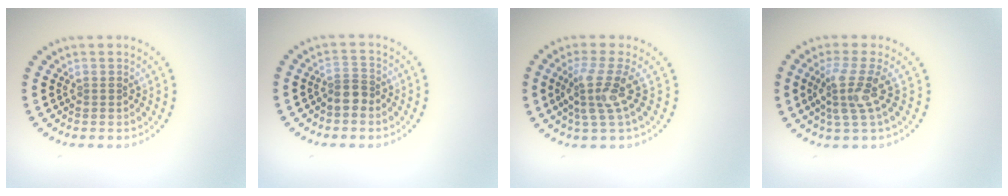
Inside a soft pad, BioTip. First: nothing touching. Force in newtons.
{"total": 2.1, "press": 1.7, "slide": 1.2}
{"total": 3.3, "press": 2.4, "slide": 2.2}
{"total": 3.3, "press": 2.5, "slide": 2.1}